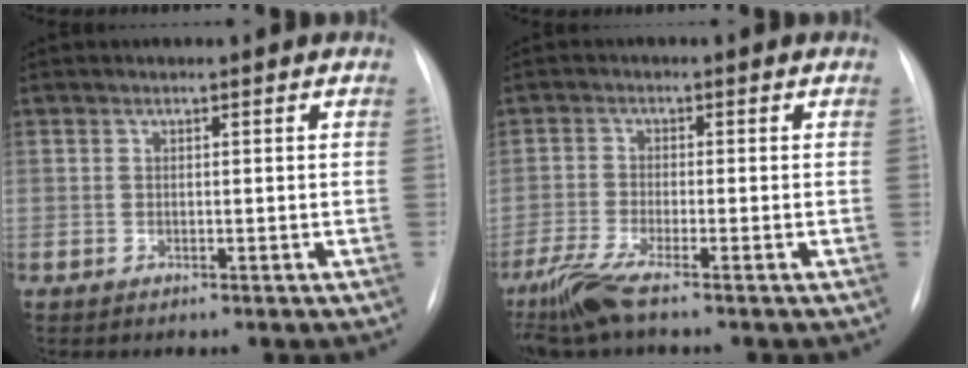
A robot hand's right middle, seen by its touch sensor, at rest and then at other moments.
{"total": 5.8, "force": [-4.3, 0.0, 3.8], "torque": [-0.089, -0.020, -0.090]}